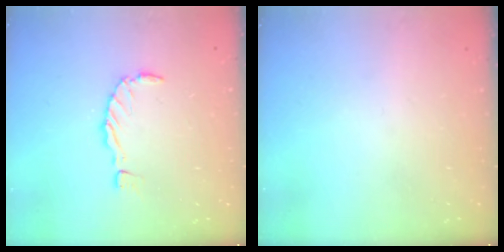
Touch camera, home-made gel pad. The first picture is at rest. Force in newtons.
{"total": 0.0}